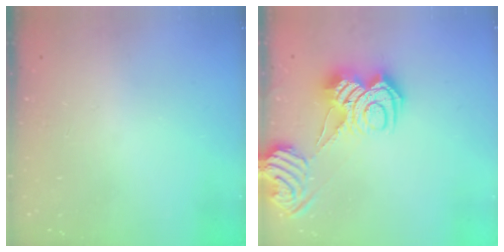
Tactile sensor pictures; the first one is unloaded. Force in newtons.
{"total": 11.8, "press": 11.7, "slide": 0.8}